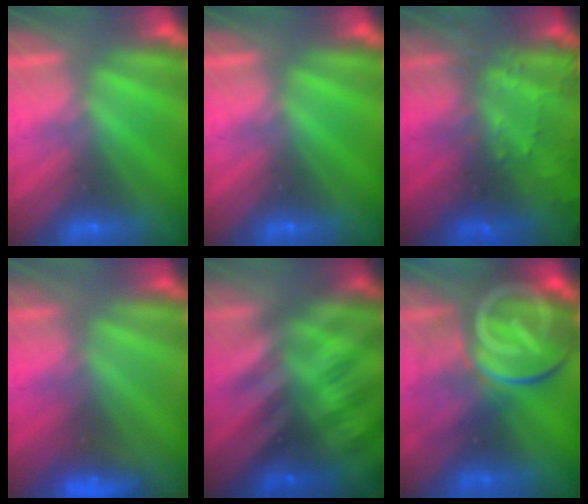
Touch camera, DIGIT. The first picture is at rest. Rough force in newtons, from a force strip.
{"total": 0.0}
{"total": 8.3}
{"total": 3.0}
{"total": 2.9}
{"total": 8.0}